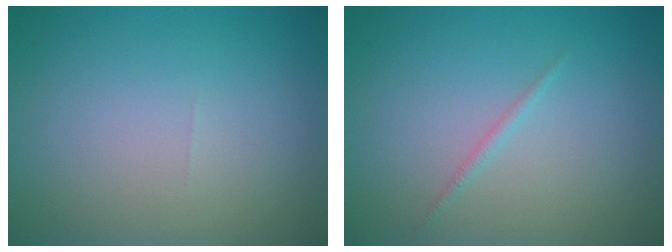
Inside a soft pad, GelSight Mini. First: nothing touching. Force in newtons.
{"total": 0.6, "press": 0.6, "slide": 0.0}